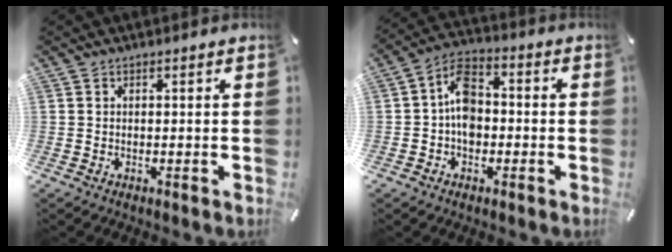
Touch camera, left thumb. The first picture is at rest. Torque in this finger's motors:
{"motor_torque": [-0.09, 0.76, 0.71, 0.53, 0.13]}